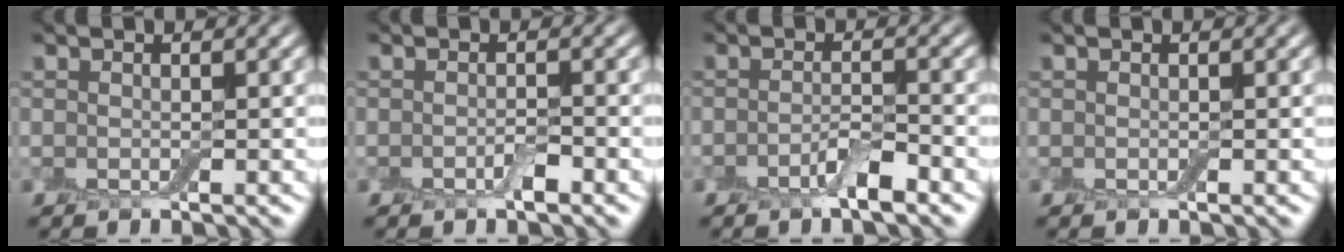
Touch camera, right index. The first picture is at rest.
{"total": 1.1, "force": [-0.6, 0.3, 0.9], "torque": [-0.016, -0.001, -0.009]}
{"total": 2.3, "force": [-1.3, 0.5, 1.8], "torque": [-0.032, 0.004, -0.026]}
{"total": 0.0}